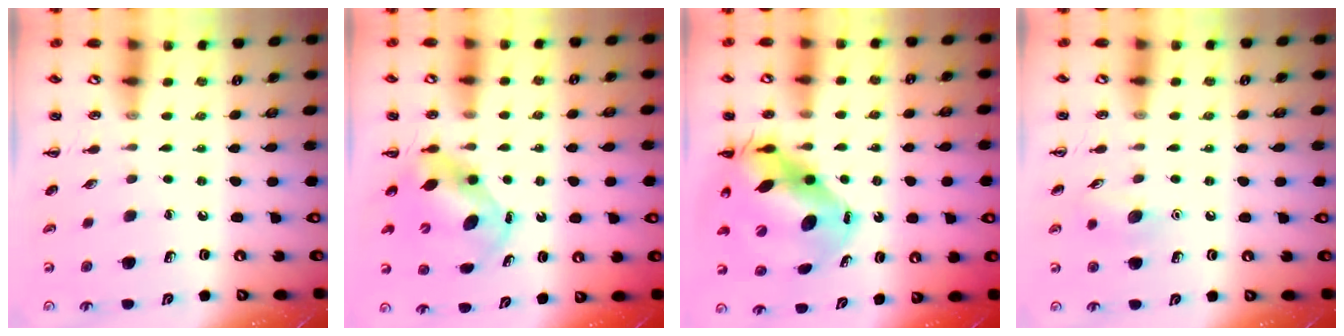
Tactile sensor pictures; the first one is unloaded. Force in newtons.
{"total": 5.8, "press": 5.8, "slide": 0.6}
{"total": 12.1, "press": 11.6, "slide": 3.1}
{"total": 6.9, "press": 6.7, "slide": 1.8}